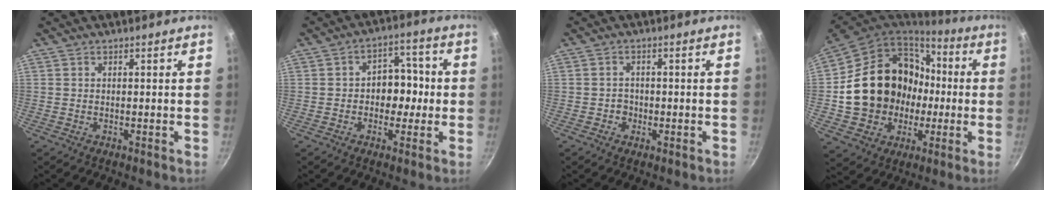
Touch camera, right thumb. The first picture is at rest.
{"total": 8.0, "force": [-0.7, 6.1, 5.1], "torque": [-0.005, 0.024, -0.016]}
{"total": 2.1, "force": [-0.7, 1.9, 0.6], "torque": [0.003, 0.002, -0.012]}
{"total": 21.6, "force": [-0.1, 18.4, 11.5], "torque": [-0.174, 0.042, 0.024]}